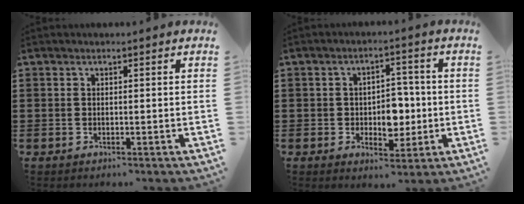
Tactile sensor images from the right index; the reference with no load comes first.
{"total": 5.2, "force": [-0.5, 3.9, 3.3], "torque": [-0.046, 0.001, -0.014]}